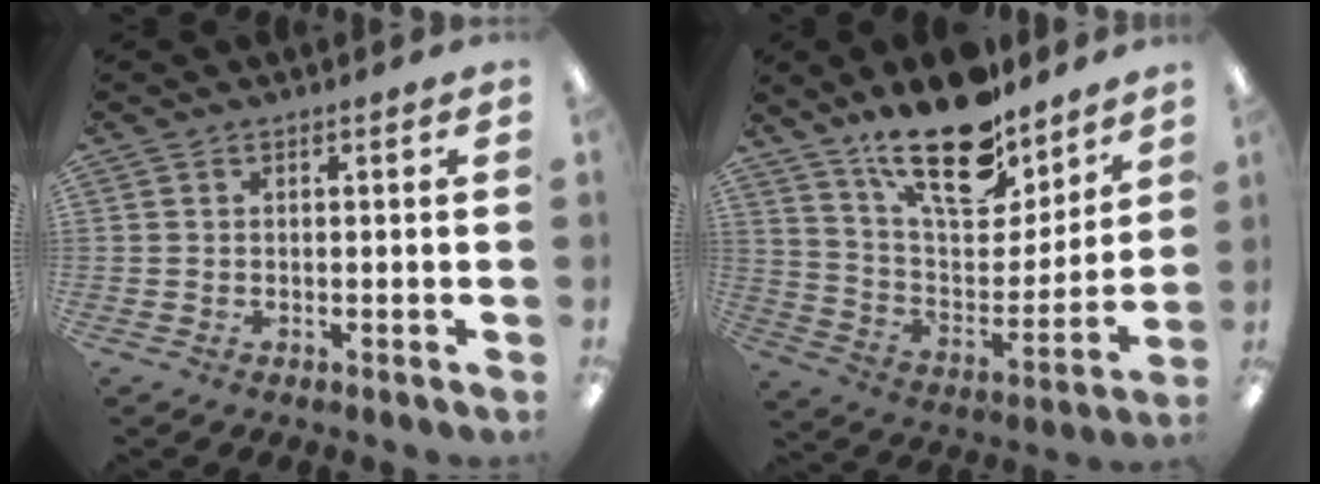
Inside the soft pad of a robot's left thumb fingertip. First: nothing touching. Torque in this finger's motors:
{"motor_torque": [2.68, 1.61, 1.56, -1.22, 0.24]}